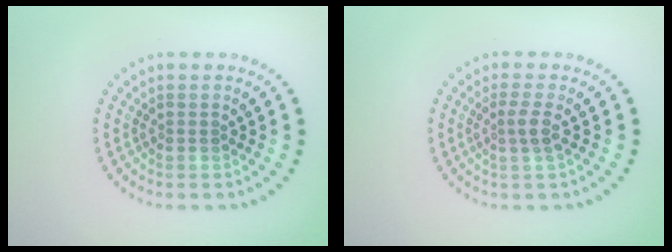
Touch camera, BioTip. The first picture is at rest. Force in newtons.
{"total": 1.7, "press": 1.3, "slide": 1.1}